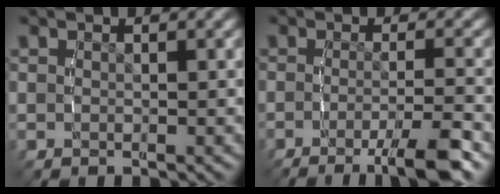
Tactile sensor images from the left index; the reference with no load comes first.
{"total": 5.0, "force": [-3.3, 0.3, 3.8], "torque": [-0.054, -0.003, -0.058]}